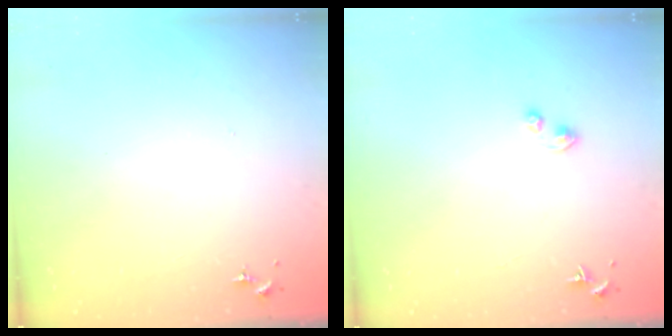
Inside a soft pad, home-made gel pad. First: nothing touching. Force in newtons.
{"total": 1.6, "press": 1.5, "slide": 0.3}